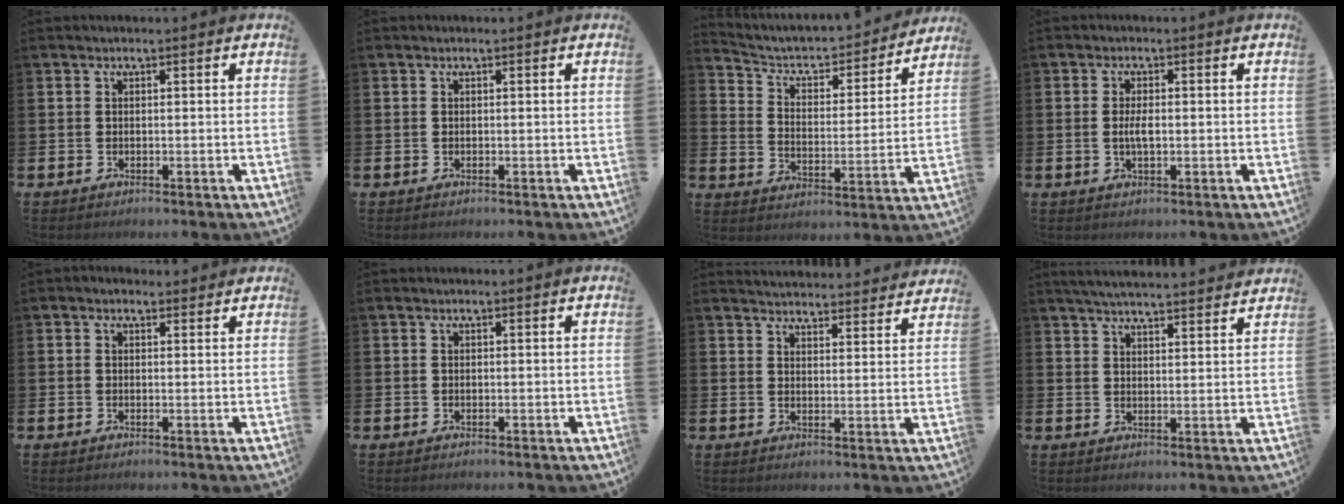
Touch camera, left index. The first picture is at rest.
{"total": 0.0}
{"total": 5.2, "force": [4.6, 1.9, 1.4], "torque": [-0.054, -0.040, 0.070]}
{"total": 2.7, "force": [-0.2, 1.0, 2.5], "torque": [-0.047, 0.000, -0.005]}
{"total": 0.8, "force": [0.5, 0.6, 0.4], "torque": [0.001, 0.005, 0.005]}
{"total": 0.0}
{"total": 4.4, "force": [4.4, 0.5, 0.1], "torque": [-0.003, -0.035, 0.077]}
{"total": 4.6, "force": [4.5, 0.0, 0.7], "torque": [-0.022, -0.027, 0.080]}